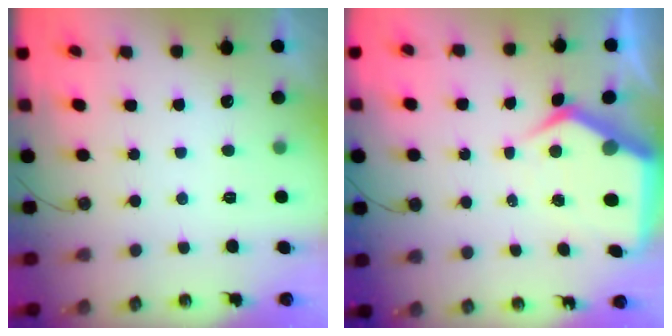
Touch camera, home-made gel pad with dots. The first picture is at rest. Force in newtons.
{"total": 9.4, "press": 9.3, "slide": 1.1}